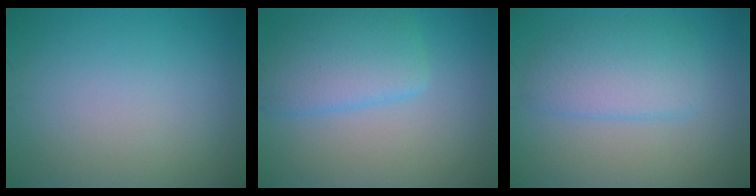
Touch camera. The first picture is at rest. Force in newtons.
{"total": 4.6, "press": 4.6, "slide": 0.3}
{"total": 4.0, "press": 4.0, "slide": 0.4}